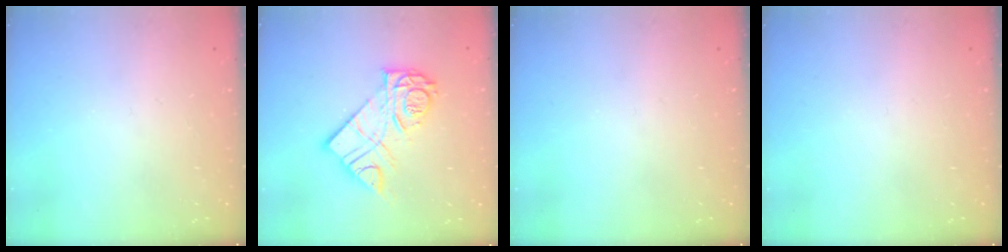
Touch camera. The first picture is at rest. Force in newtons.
{"total": 15.7, "press": 15.6, "slide": 1.2}
{"total": 0.0}
{"total": 0.0}